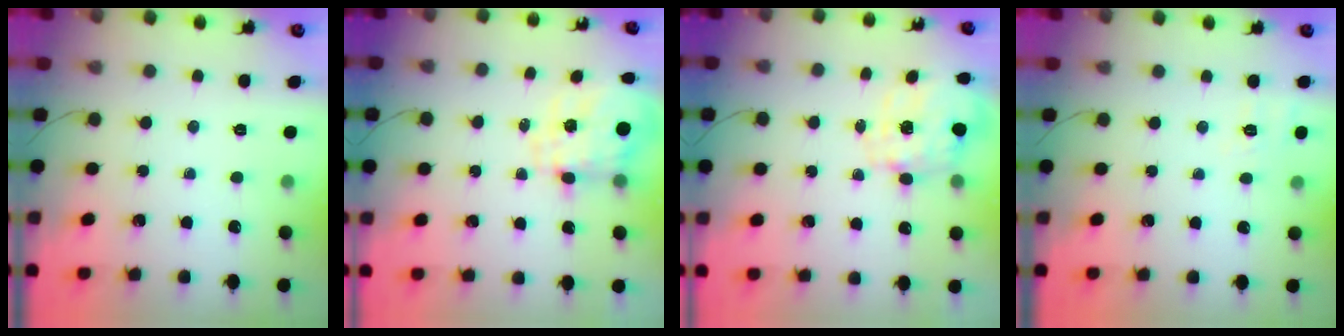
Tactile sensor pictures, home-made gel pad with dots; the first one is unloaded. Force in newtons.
{"total": 6.1, "press": 6.0, "slide": 1.2}
{"total": 2.7, "press": 2.6, "slide": 0.8}
{"total": 5.4, "press": 4.9, "slide": 2.1}